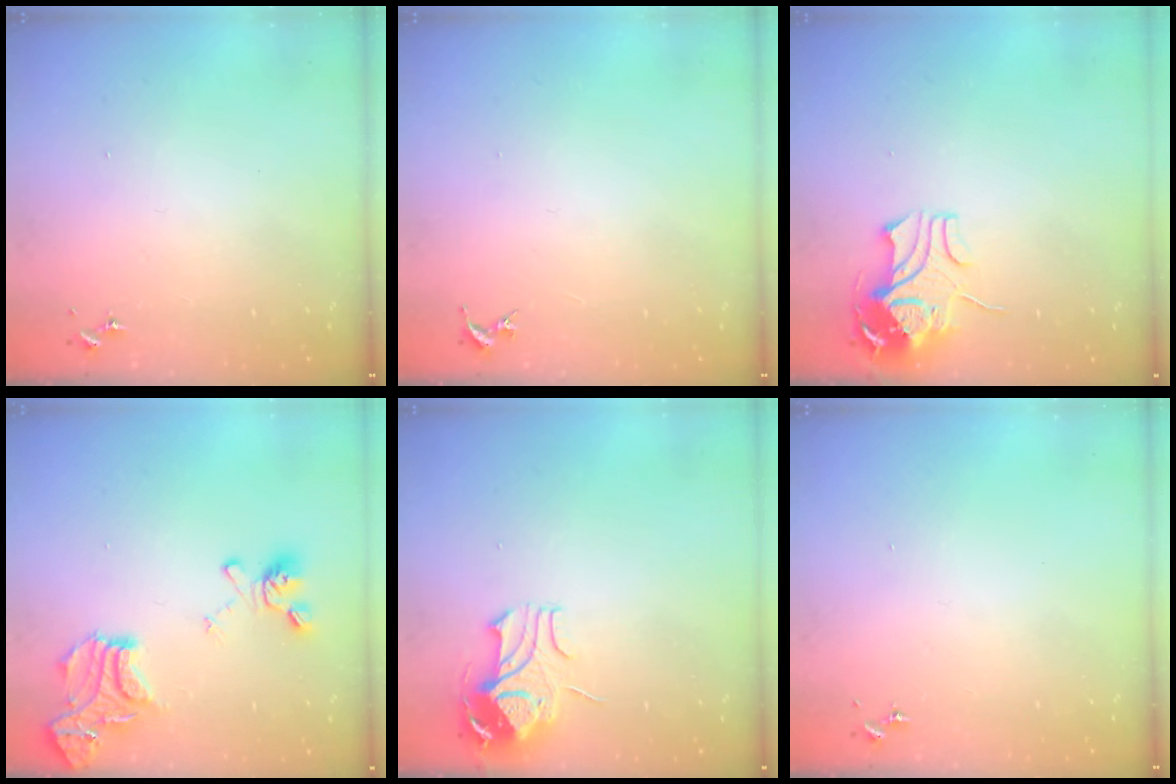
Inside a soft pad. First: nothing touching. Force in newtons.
{"total": 0.0}
{"total": 9.8, "press": 9.7, "slide": 1.2}
{"total": 17.7, "press": 17.7, "slide": 1.6}
{"total": 9.9, "press": 9.8, "slide": 1.4}
{"total": 0.0}